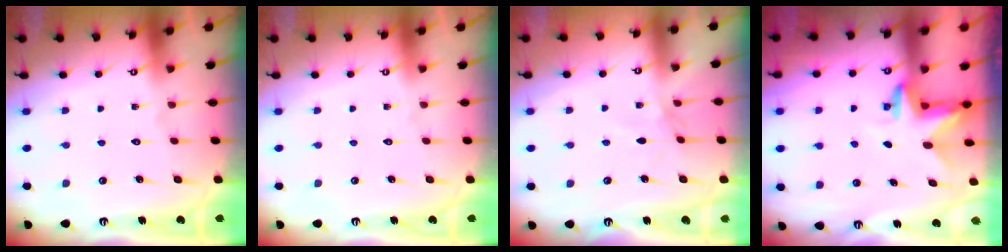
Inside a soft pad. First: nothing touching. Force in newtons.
{"total": 0.0}
{"total": 1.8, "press": 1.7, "slide": 0.4}
{"total": 3.3, "press": 3.3, "slide": 0.1}